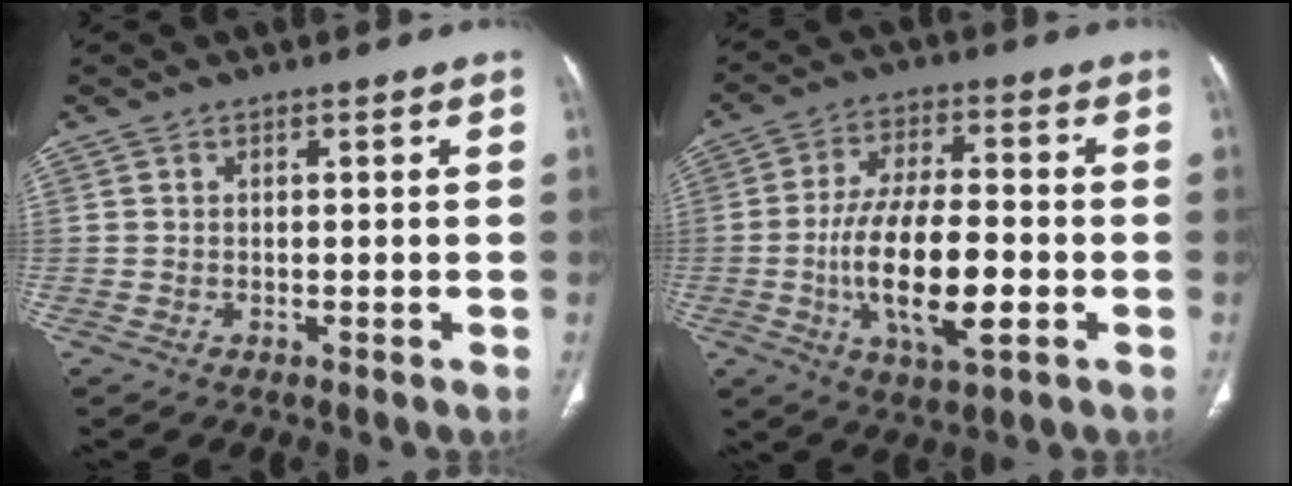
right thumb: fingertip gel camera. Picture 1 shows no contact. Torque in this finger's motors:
{"motor_torque": [2.43, 2.58, 1.46, -1.28, 0.62]}